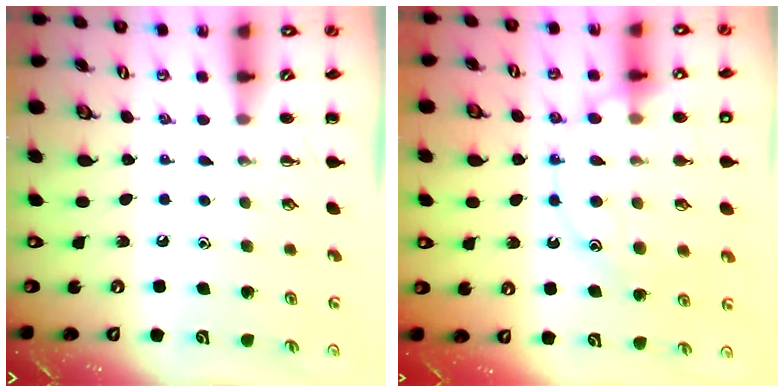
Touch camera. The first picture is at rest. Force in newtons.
{"total": 15.2, "press": 15.2, "slide": 0.9}